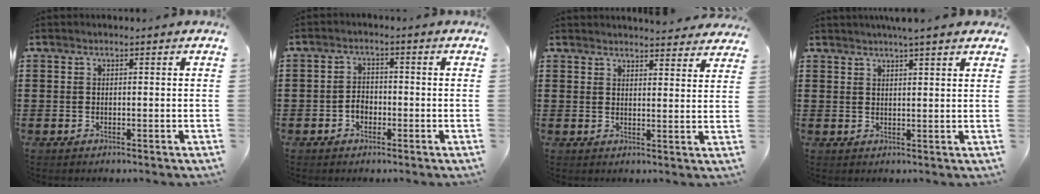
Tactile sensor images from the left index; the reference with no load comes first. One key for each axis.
{"total": 2.3, "fx": -1.1, "fy": 1.7, "fz": 1.1, "tx": -0.026, "ty": 0.005, "tz": -0.024}
{"total": 3.6, "fx": 3.6, "fy": 0.0, "fz": 0.2, "tx": -0.006, "ty": -0.018, "tz": 0.068}
{"total": 3.1, "fx": 2.8, "fy": -0.2, "fz": 1.4, "tx": -0.034, "ty": -0.002, "tz": 0.052}